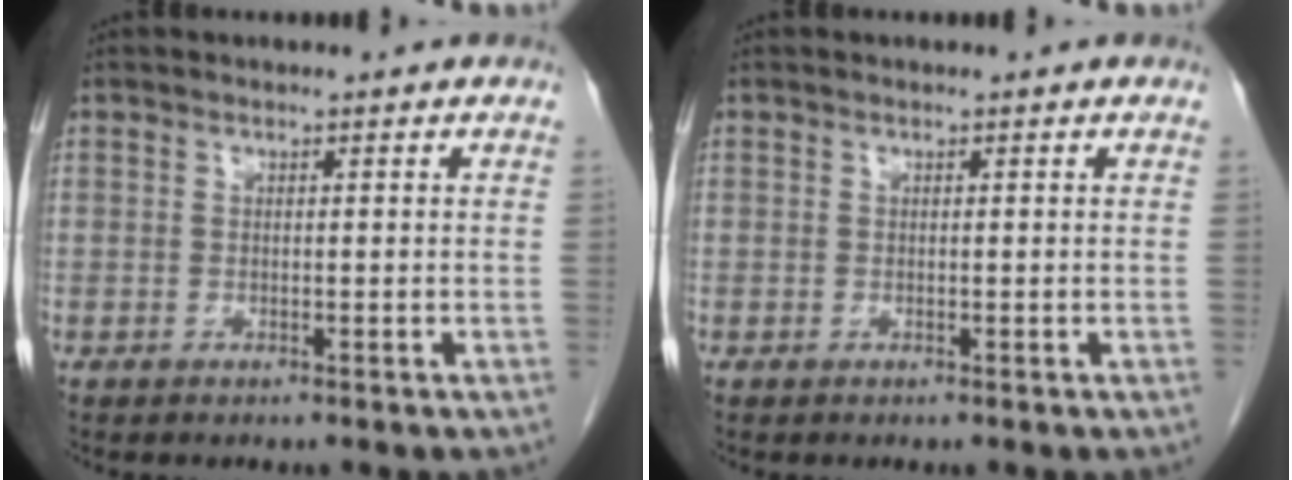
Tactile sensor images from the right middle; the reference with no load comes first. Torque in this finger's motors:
{"motor_torque": [0.02, 0.13, 0.04, 0.00]}